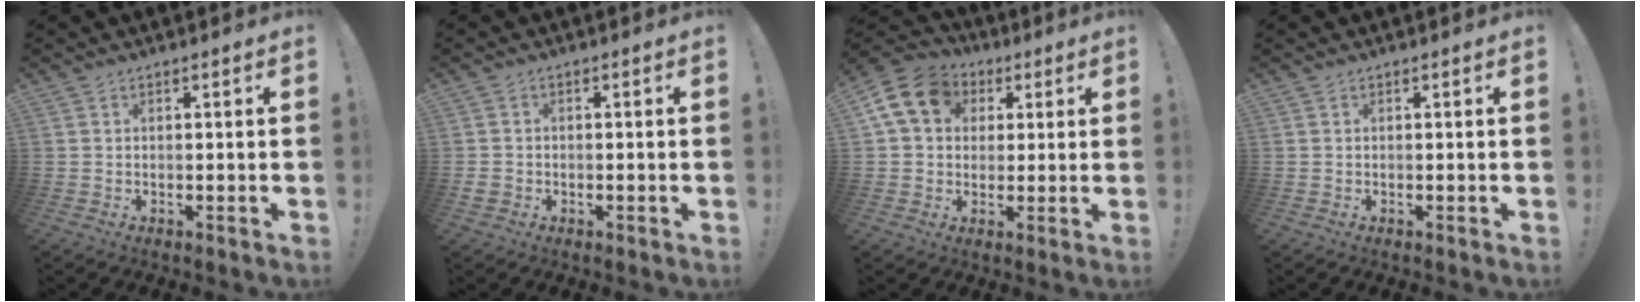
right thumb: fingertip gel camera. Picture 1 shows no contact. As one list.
[{"total": 1.8, "force": [-0.7, 1.4, 0.8], "torque": [-0.017, 0.005, -0.012]}, {"total": 13.7, "force": [4.2, 11.0, 7.2], "torque": [-0.113, -0.006, 0.083]}, {"total": 0.0}]